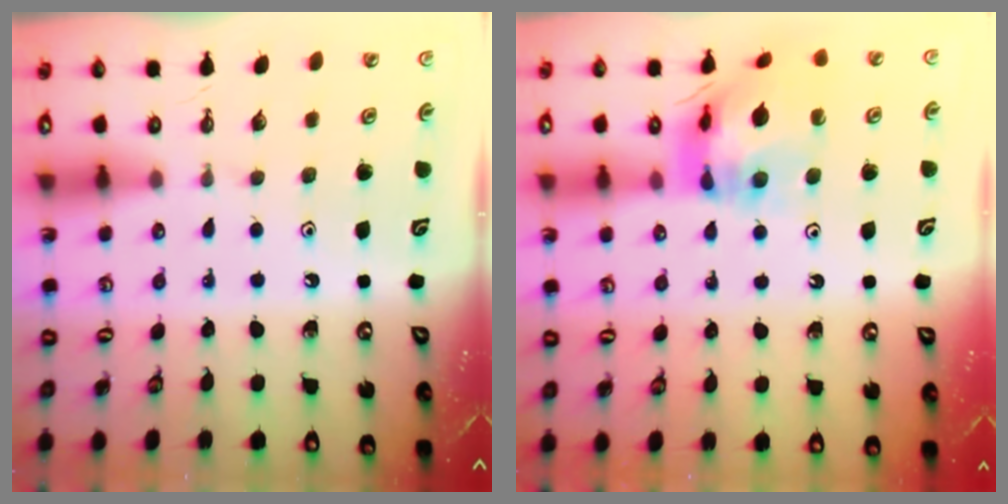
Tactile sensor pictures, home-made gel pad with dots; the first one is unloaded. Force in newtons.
{"total": 14.2, "press": 14.1, "slide": 1.5}